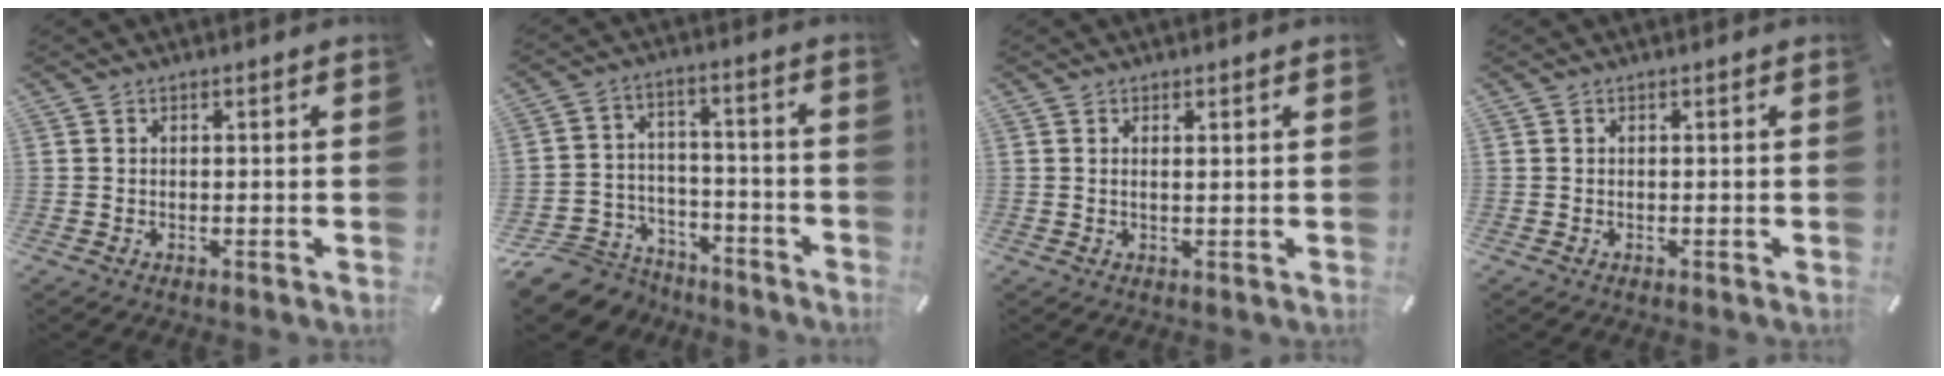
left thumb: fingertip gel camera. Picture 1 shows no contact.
{"total": 11.0, "force": [-7.6, 7.3, 2.9], "torque": [-0.057, 0.049, -0.137]}
{"total": 1.2, "force": [0.6, 0.0, 1.0], "torque": [-0.020, -0.002, 0.011]}
{"total": 0.0}